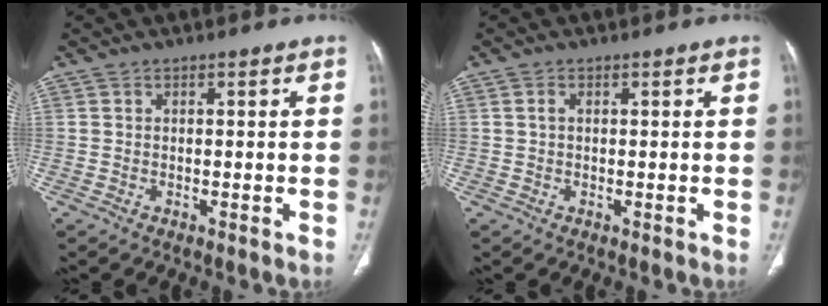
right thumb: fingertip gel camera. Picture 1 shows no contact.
{"total": 1.0, "force": [0.2, 0.6, 0.8], "torque": [-0.017, 0.004, 0.004]}